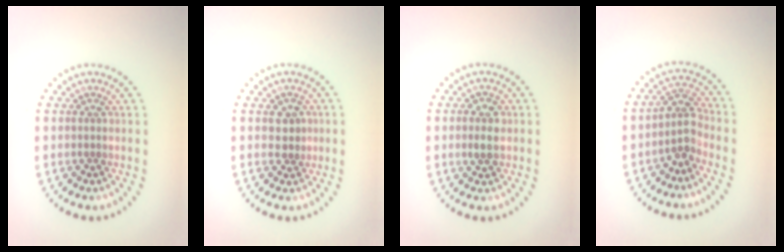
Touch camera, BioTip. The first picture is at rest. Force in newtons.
{"total": 1.9, "press": 1.8, "slide": 0.6}
{"total": 2.1, "press": 2.1, "slide": 0.2}
{"total": 2.6, "press": 2.0, "slide": 1.6}